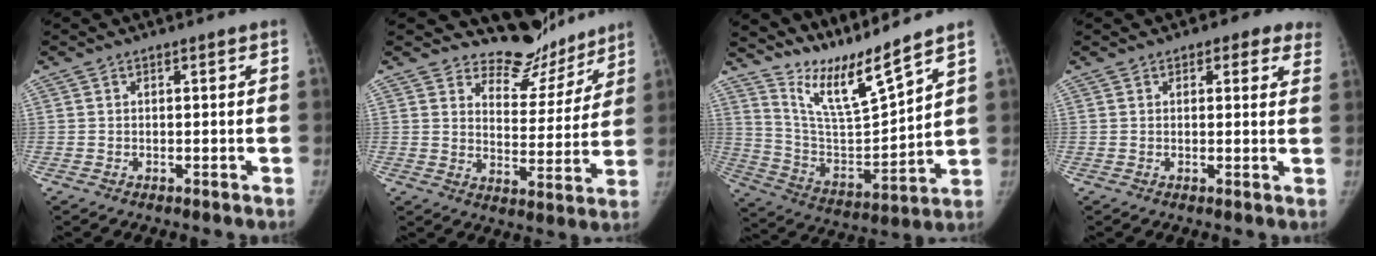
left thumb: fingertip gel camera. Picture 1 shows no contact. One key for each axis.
{"total": 11.2, "fx": 10.2, "fy": 4.5, "fz": 0.8, "tx": 0.034, "ty": -0.093, "tz": 0.145}
{"total": 13.3, "fx": 11.7, "fy": -0.3, "fz": 6.3, "tx": -0.105, "ty": -0.081, "tz": 0.233}
{"total": 7.6, "fx": 5.4, "fy": 3.9, "fz": 3.7, "tx": 0.008, "ty": -0.012, "tz": 0.047}